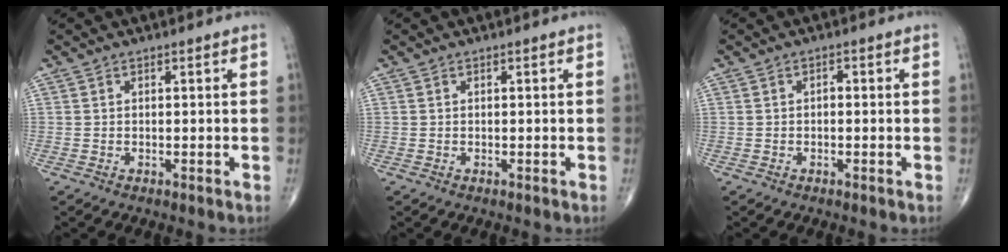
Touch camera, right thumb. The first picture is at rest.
{"total": 0.0}
{"total": 0.9, "force": [0.0, 0.5, 0.8], "torque": [-0.010, 0.003, -0.004]}